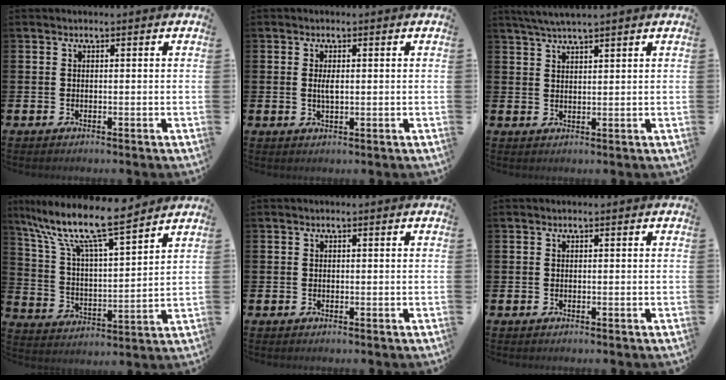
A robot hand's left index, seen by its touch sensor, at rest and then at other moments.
{"total": 1.8, "force": [0.3, 0.6, 1.7], "torque": [-0.033, 0.003, 0.003]}
{"total": 3.4, "force": [3.1, 0.0, 1.4], "torque": [-0.037, -0.002, 0.057]}
{"total": 11.5, "force": [9.8, 1.8, 5.7], "torque": [-0.136, -0.063, 0.166]}
{"total": 0.0}
{"total": 0.0}